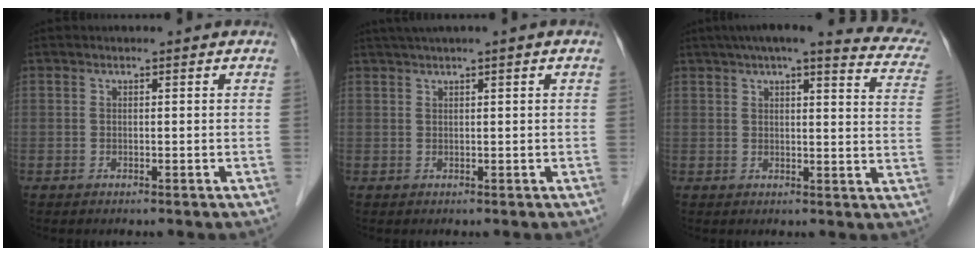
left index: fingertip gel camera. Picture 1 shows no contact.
{"total": 2.5, "force": [1.5, -0.5, 2.0], "torque": [-0.044, 0.012, 0.033]}
{"total": 19.4, "force": [16.2, 2.8, 10.2], "torque": [-0.130, -0.004, 0.175]}